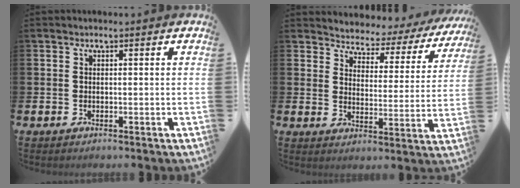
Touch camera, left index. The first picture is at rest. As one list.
[{"total": 3.2, "force": [3.0, 1.3, -0.2], "torque": [-0.025, -0.032, 0.041]}]